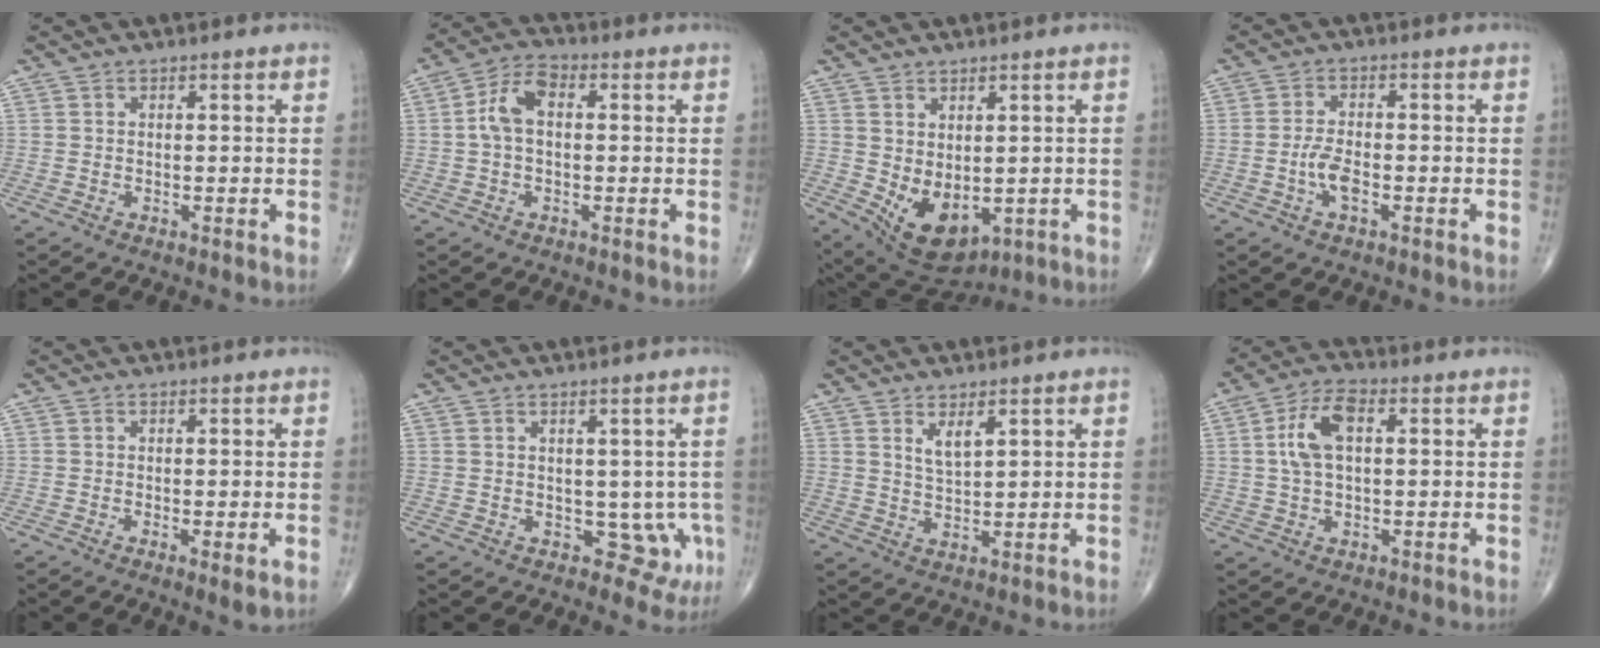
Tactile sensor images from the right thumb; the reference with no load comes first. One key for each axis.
{"total": 6.8, "fx": 0.4, "fy": 4.0, "fz": 5.5, "tx": -0.105, "ty": 0.023, "tz": -0.002}
{"total": 9.7, "fx": -1.2, "fy": 5.8, "fz": 7.6, "tx": -0.108, "ty": -0.008, "tz": 0.010}
{"total": 4.4, "fx": -1.5, "fy": 1.9, "fz": 3.7, "tx": -0.072, "ty": 0.011, "tz": -0.030}
{"total": 2.2, "fx": -0.5, "fy": 0.3, "fz": 2.1, "tx": -0.041, "ty": -0.010, "tz": -0.010}
{"total": 5.0, "fx": -0.3, "fy": 3.8, "fz": 3.2, "tx": 0.002, "ty": -0.003, "tz": 0.007}
{"total": 3.9, "fx": 2.1, "fy": 1.3, "fz": 2.9, "tx": -0.046, "ty": -0.021, "tz": 0.043}
{"total": 8.4, "fx": 1.5, "fy": 4.3, "fz": 7.0, "tx": -0.139, "ty": 0.015, "tz": 0.025}